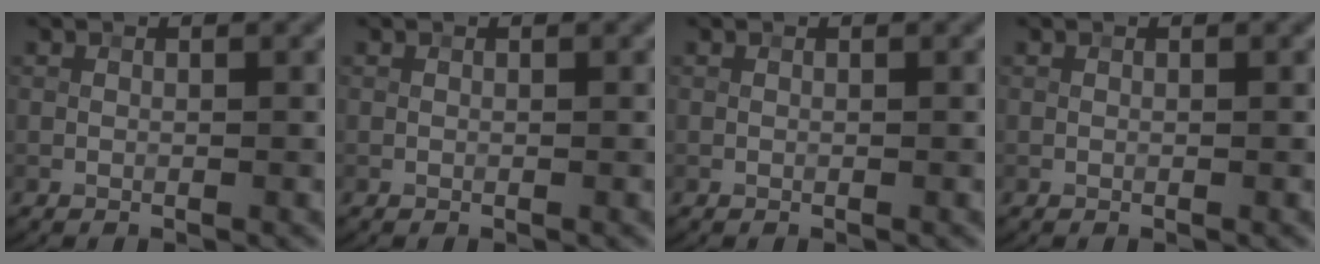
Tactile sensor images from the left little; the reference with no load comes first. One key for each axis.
{"total": 0.0}
{"total": 0.0}
{"total": 0.0}